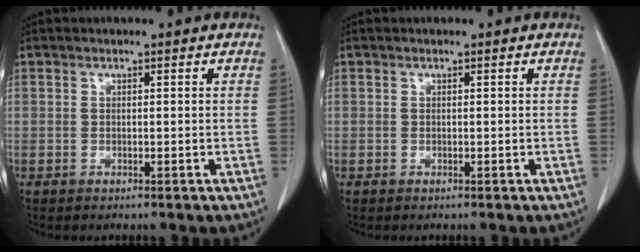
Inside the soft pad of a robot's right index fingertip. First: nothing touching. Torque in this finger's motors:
{"motor_torque": [0.00, 0.00, 0.00, 0.00]}